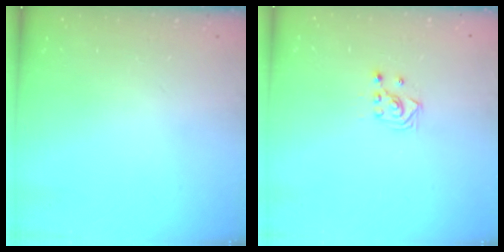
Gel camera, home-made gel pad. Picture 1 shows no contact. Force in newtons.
{"total": 2.9, "press": 2.9, "slide": 0.3}